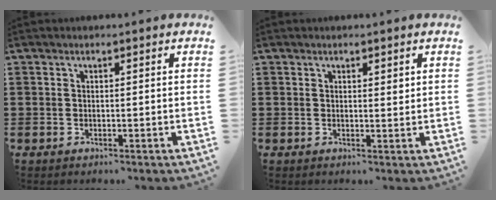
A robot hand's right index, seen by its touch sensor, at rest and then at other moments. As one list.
[{"total": 0.9, "force": [0.6, 0.4, 0.6], "torque": [-0.004, 0.000, 0.009]}]